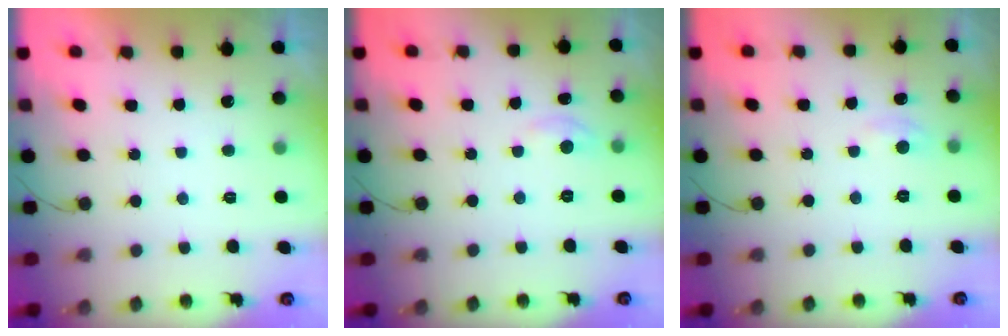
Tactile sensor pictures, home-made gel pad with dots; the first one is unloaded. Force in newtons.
{"total": 3.2, "press": 3.2, "slide": 0.4}
{"total": 2.3, "press": 2.3, "slide": 0.3}